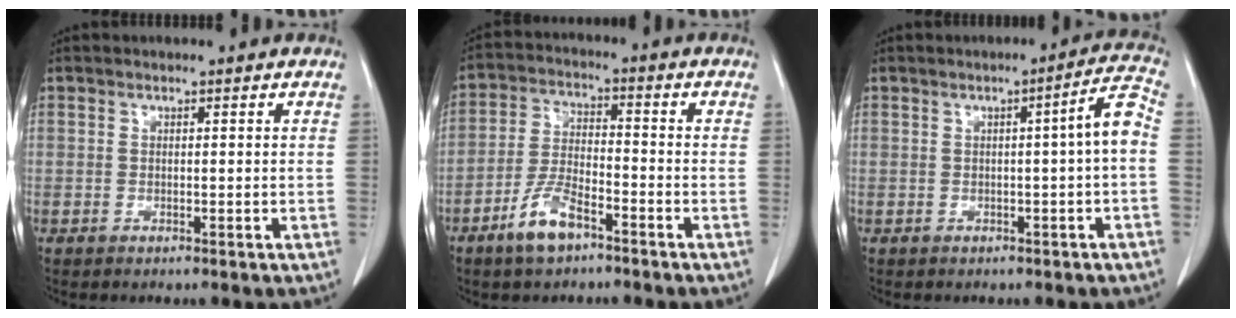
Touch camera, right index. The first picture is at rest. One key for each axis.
{"total": 7.3, "fx": -4.7, "fy": 2.4, "fz": 5.1, "tx": -0.110, "ty": -0.001, "tz": -0.091}
{"total": 4.8, "fx": -0.5, "fy": -0.4, "fz": 4.8, "tx": -0.063, "ty": 0.010, "tz": -0.008}